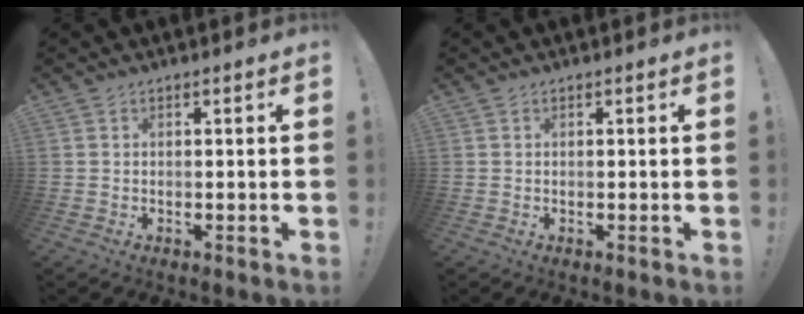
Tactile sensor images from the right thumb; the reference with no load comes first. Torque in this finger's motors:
{"motor_torque": [-0.05, 0.05, -0.12, 0.12, 0.04]}